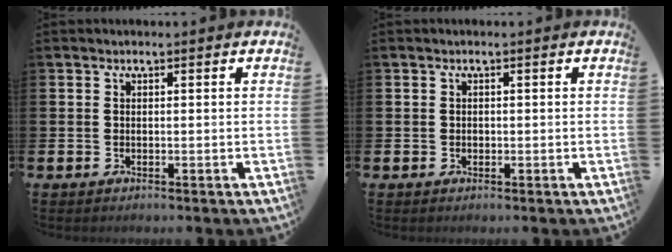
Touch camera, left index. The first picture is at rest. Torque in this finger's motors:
{"motor_torque": [0.03, 0.00, -0.02, 0.00]}